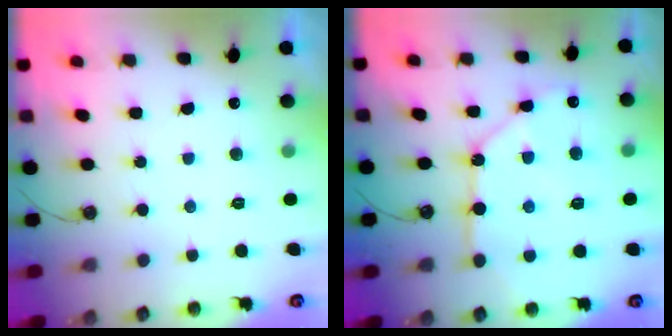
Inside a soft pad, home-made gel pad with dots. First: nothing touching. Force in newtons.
{"total": 10.2, "press": 10.1, "slide": 1.4}